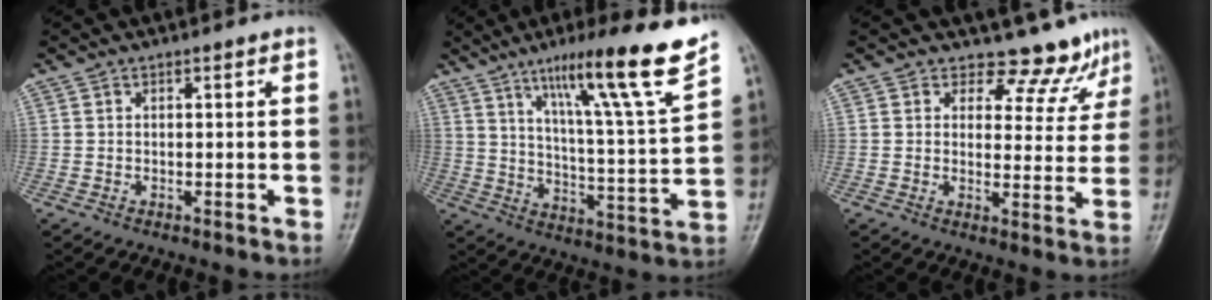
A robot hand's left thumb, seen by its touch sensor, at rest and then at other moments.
{"total": 18.1, "force": [12.1, 0.2, 13.4], "torque": [-0.190, -0.065, 0.189]}
{"total": 7.5, "force": [6.6, 3.5, 0.2], "torque": [0.031, -0.053, 0.074]}